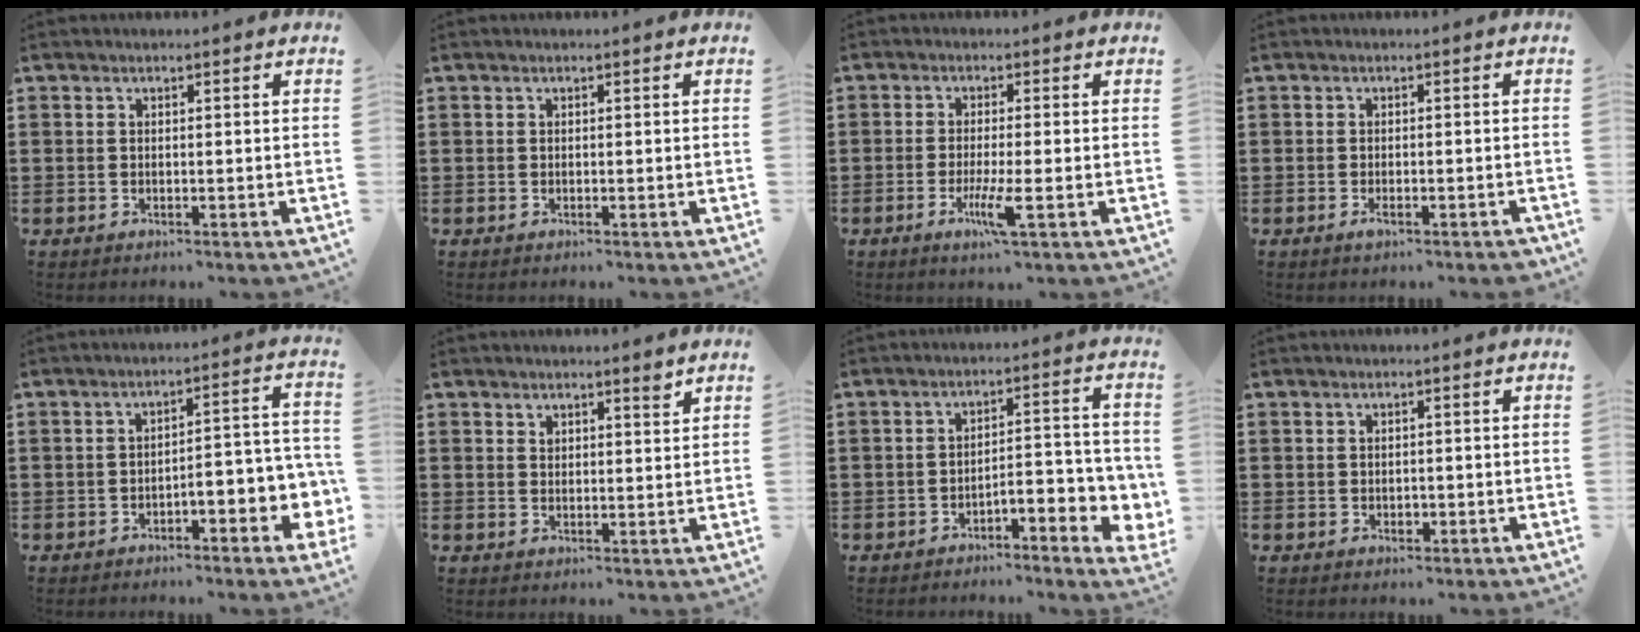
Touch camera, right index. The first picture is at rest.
{"total": 0.0}
{"total": 5.0, "force": [-2.0, 0.2, 4.6], "torque": [-0.096, -0.024, -0.038]}
{"total": 1.5, "force": [-0.9, 0.3, 1.2], "torque": [-0.021, -0.002, -0.017]}
{"total": 4.0, "force": [-2.5, 1.1, 2.8], "torque": [-0.043, 0.001, -0.052]}
{"total": 2.4, "force": [2.2, 0.4, 0.8], "torque": [-0.011, -0.002, 0.039]}
{"total": 4.1, "force": [-2.7, 1.1, 2.8], "torque": [-0.050, 0.003, -0.055]}
{"total": 0.9, "force": [0.0, 0.6, 0.6], "torque": [-0.013, 0.003, -0.001]}